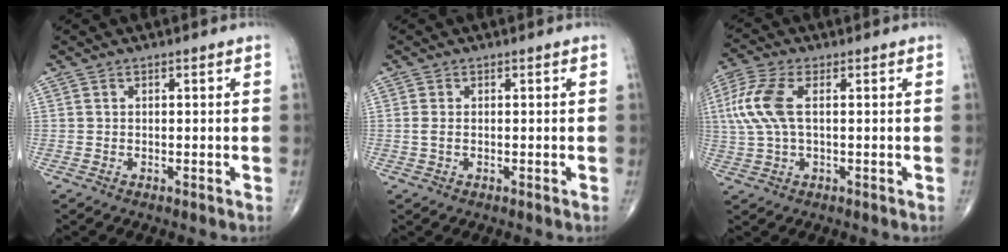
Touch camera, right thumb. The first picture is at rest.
{"total": 1.6, "force": [-0.2, 0.9, 1.3], "torque": [-0.033, 0.001, -0.004]}
{"total": 9.3, "force": [1.5, 4.3, 8.1], "torque": [-0.212, 0.017, 0.029]}